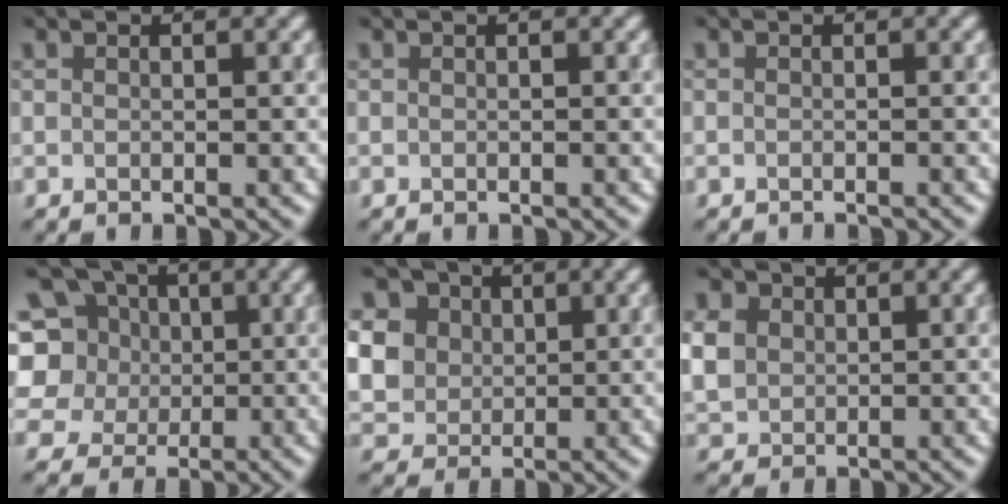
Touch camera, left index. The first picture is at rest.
{"total": 0.0}
{"total": 0.8, "force": [-0.7, 0.1, 0.3], "torque": [0.004, -0.006, -0.015]}
{"total": 9.2, "force": [3.0, 7.7, 4.1], "torque": [-0.093, 0.029, 0.016]}
{"total": 12.0, "force": [4.2, 10.0, 5.2], "torque": [-0.129, 0.019, 0.067]}
{"total": 3.4, "force": [0.8, 3.0, 1.3], "torque": [-0.049, 0.010, 0.012]}